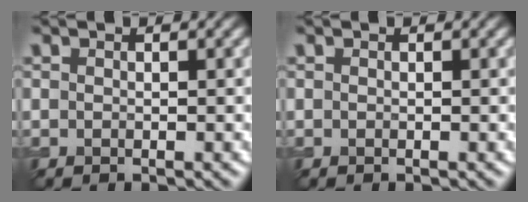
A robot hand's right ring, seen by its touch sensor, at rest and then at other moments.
{"total": 0.0}